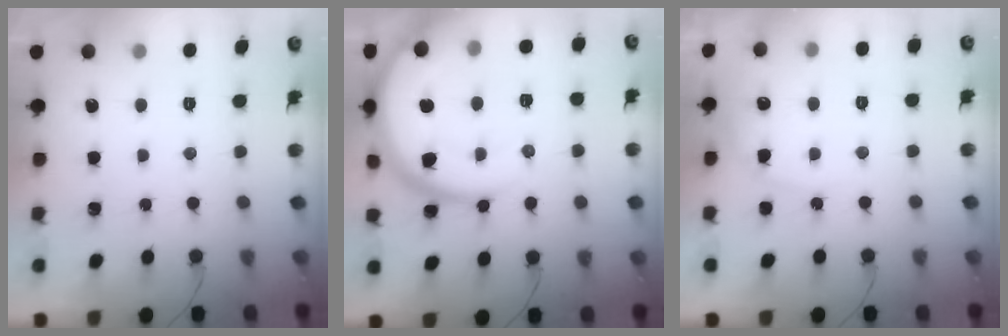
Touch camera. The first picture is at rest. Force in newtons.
{"total": 18.7, "press": 18.6, "slide": 1.4}
{"total": 6.4, "press": 6.4, "slide": 0.6}